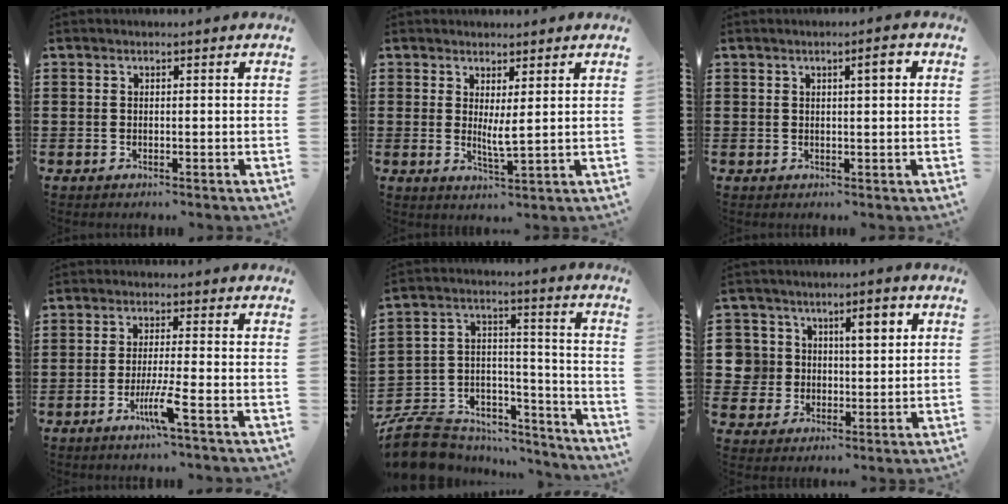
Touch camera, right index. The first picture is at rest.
{"total": 3.0, "force": [1.3, 0.2, 2.7], "torque": [-0.055, -0.005, 0.023]}
{"total": 2.7, "force": [0.9, 0.5, 2.5], "torque": [-0.041, 0.004, 0.010]}
{"total": 5.3, "force": [-2.7, -0.4, 4.5], "torque": [-0.087, -0.014, -0.051]}
{"total": 8.4, "force": [-7.2, 4.0, 1.8], "torque": [-0.056, 0.007, -0.139]}
{"total": 6.5, "force": [1.8, 5.7, 2.6], "torque": [-0.065, 0.014, 0.026]}